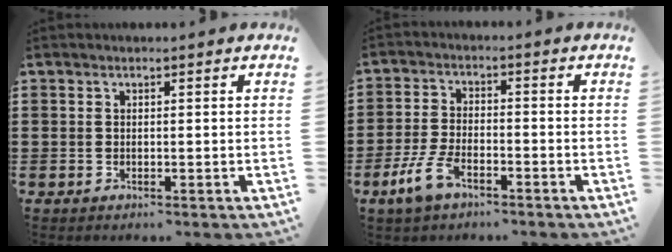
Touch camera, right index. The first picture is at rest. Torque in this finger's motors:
{"motor_torque": [0.53, 0.51, 0.38, 0.08]}